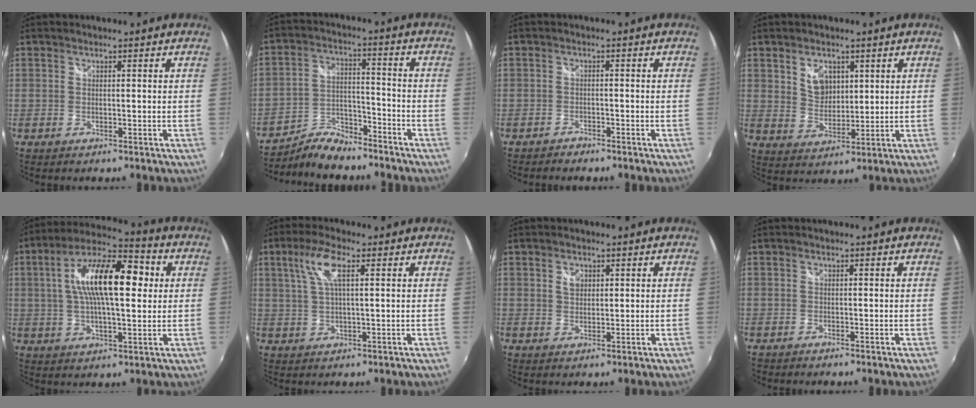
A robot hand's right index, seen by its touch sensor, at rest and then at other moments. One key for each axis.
{"total": 8.7, "fx": -7.9, "fy": 2.9, "fz": 2.3, "tx": -0.062, "ty": 0.017, "tz": -0.138}
{"total": 2.1, "fx": -2.0, "fy": 0.7, "fz": 0.0, "tx": -0.008, "ty": -0.005, "tz": -0.036}
{"total": 5.8, "fx": 2.5, "fy": 4.1, "fz": 3.3, "tx": -0.051, "ty": 0.003, "tz": 0.051}
{"total": 16.9, "fx": 3.0, "fy": 6.1, "fz": 15.4, "tx": -0.276, "ty": 0.025, "tz": 0.039}
{"total": 6.4, "fx": 2.5, "fy": 1.6, "fz": 5.7, "tx": -0.115, "ty": 0.009, "tz": 0.050}
{"total": 2.3, "fx": 0.9, "fy": 1.7, "fz": 1.2, "tx": -0.017, "ty": 0.003, "tz": 0.016}
{"total": 0.8, "fx": -0.6, "fy": 0.5, "fz": -0.3, "tx": 0.002, "ty": 0.000, "tz": -0.011}